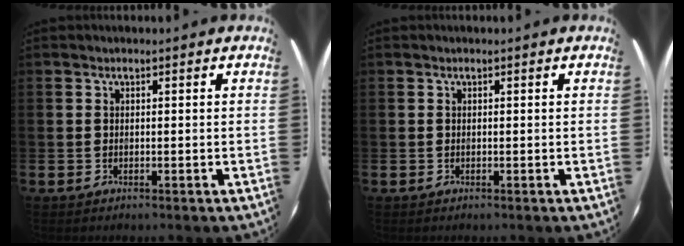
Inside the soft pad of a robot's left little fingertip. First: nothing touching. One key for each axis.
{"total": 0.0}